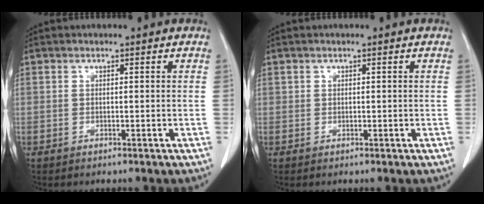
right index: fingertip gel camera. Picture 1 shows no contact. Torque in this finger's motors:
{"motor_torque": [-0.19, 0.17, 0.04, 0.00]}